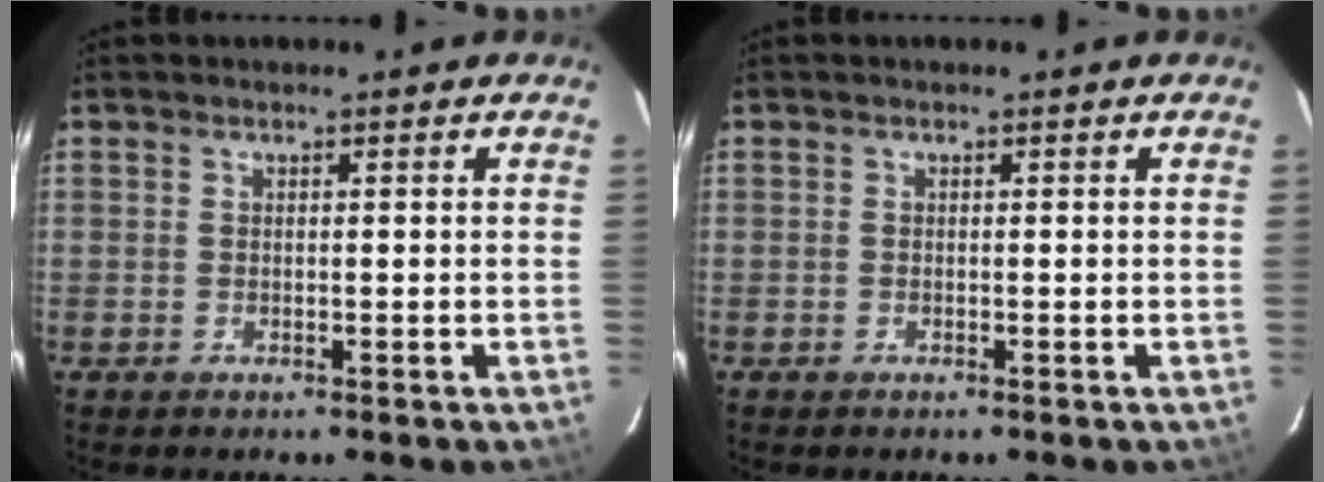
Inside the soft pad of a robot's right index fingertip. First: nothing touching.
{"total": 0.0}